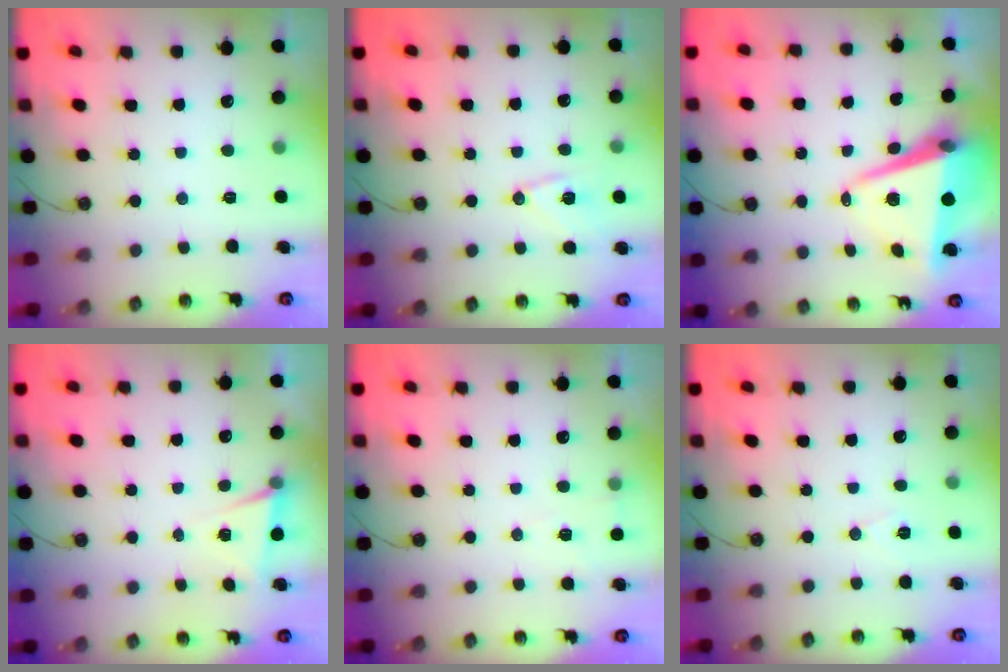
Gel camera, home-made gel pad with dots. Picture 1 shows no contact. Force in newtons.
{"total": 10.1, "press": 10.1, "slide": 0.8}
{"total": 10.5, "press": 9.9, "slide": 3.3}
{"total": 4.6, "press": 2.7, "slide": 3.8}
{"total": 5.2, "press": 4.9, "slide": 1.5}
{"total": 6.1, "press": 4.1, "slide": 4.6}